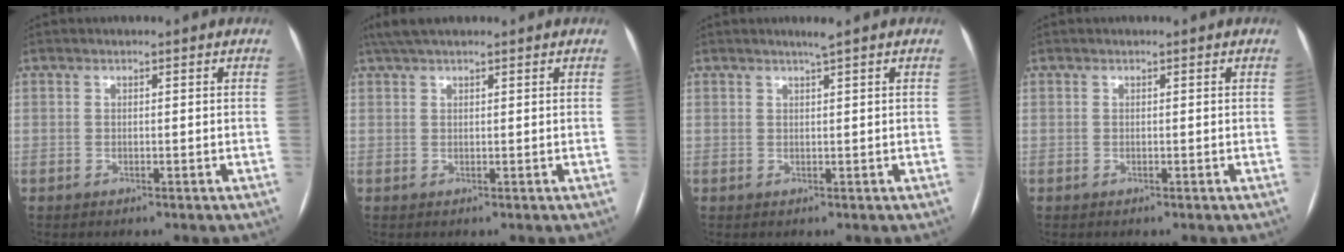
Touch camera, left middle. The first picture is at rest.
{"total": 5.0, "force": [4.0, 1.1, 2.8], "torque": [-0.052, 0.035, 0.073]}
{"total": 1.2, "force": [0.9, -0.4, 0.7], "torque": [-0.019, -0.005, 0.020]}
{"total": 0.0}